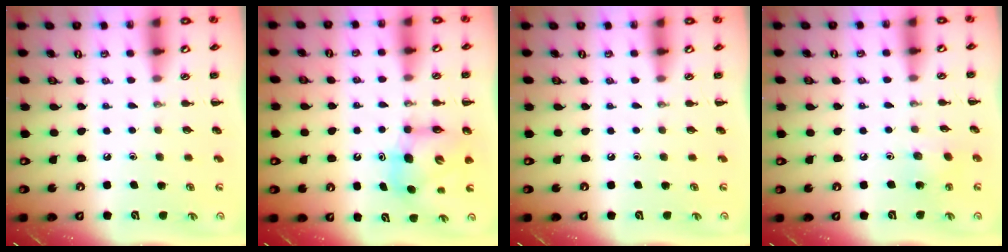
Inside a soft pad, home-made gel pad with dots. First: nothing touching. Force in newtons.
{"total": 7.0, "press": 6.8, "slide": 1.5}
{"total": 0.0}
{"total": 3.9, "press": 3.8, "slide": 1.1}